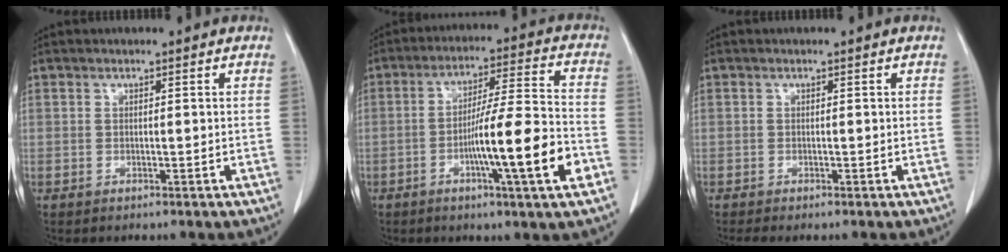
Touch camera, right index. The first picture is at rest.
{"total": 13.9, "force": [-4.6, -0.4, 13.1], "torque": [-0.216, -0.001, -0.076]}
{"total": 0.8, "force": [-0.7, 0.0, 0.5], "torque": [-0.009, -0.003, -0.013]}